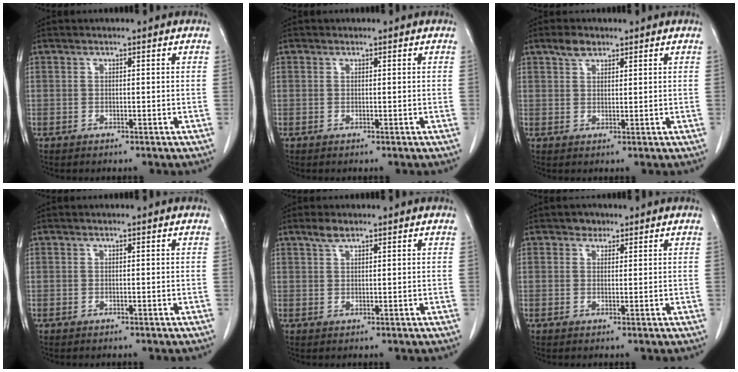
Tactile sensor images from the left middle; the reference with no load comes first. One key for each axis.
{"total": 0.0}
{"total": 2.6, "fx": 1.9, "fy": 1.3, "fz": 1.2, "tx": -0.025, "ty": 0.005, "tz": 0.035}
{"total": 0.0}
{"total": 2.0, "fx": 1.6, "fy": 0.6, "fz": 1.1, "tx": -0.026, "ty": 0.004, "tz": 0.031}
{"total": 1.7, "fx": 1.1, "fy": 1.3, "fz": 0.3, "tx": -0.002, "ty": 0.001, "tz": 0.014}